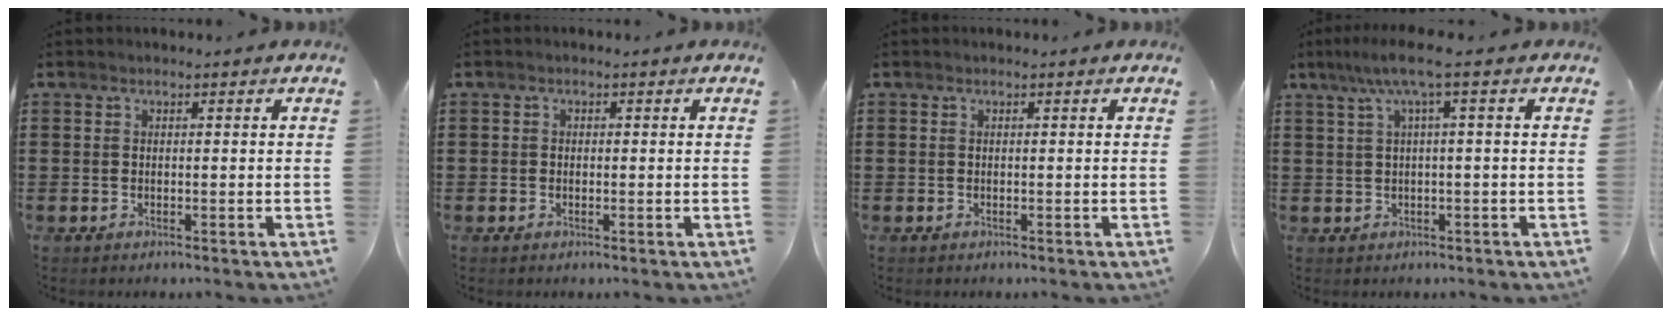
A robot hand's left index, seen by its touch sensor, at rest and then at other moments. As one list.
[{"total": 0.7, "force": [-0.1, 0.6, 0.3], "torque": [-0.007, 0.003, -0.002]}, {"total": 0.0}, {"total": 5.4, "force": [1.3, 0.3, 5.2], "torque": [-0.102, 0.004, 0.019]}]